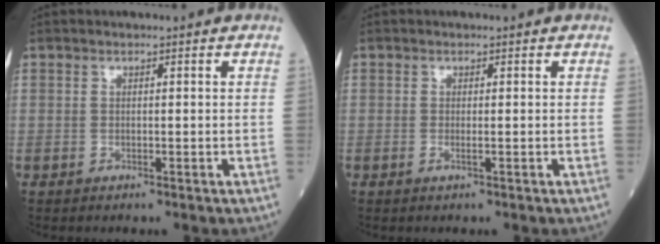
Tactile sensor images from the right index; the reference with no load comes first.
{"total": 0.6, "force": [-0.1, 0.0, 0.6], "torque": [-0.016, -0.002, -0.003]}